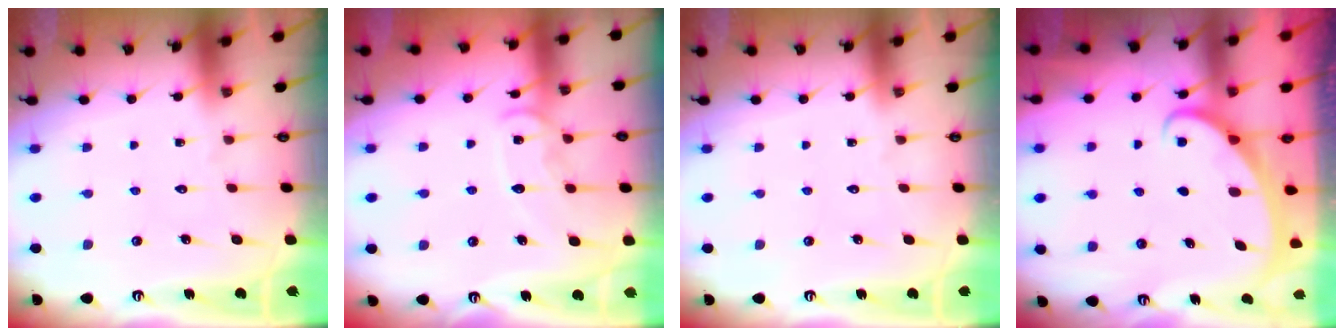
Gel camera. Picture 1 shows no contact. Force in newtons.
{"total": 10.3, "press": 10.3, "slide": 0.9}
{"total": 0.0}
{"total": 2.2, "press": 2.2, "slide": 0.3}